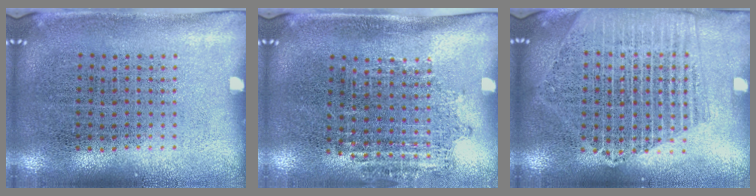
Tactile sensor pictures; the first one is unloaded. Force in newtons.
{"total": 1.1, "press": 0.9, "slide": 0.6}
{"total": 2.1, "press": 1.9, "slide": 0.8}